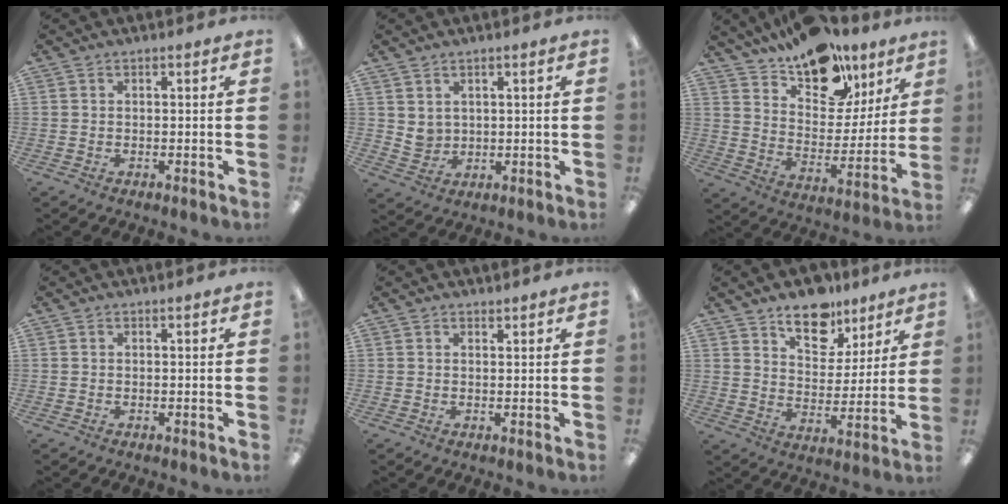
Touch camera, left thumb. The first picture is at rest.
{"total": 3.6, "force": [2.3, 2.7, 0.5], "torque": [-0.010, -0.008, 0.042]}
{"total": 16.4, "force": [12.6, 8.1, 6.6], "torque": [-0.109, -0.088, 0.223]}
{"total": 0.0}
{"total": 0.8, "force": [0.7, 0.2, 0.0], "torque": [0.007, -0.003, 0.012]}
{"total": 12.4, "force": [9.4, 6.4, 4.8], "torque": [-0.063, -0.058, 0.171]}